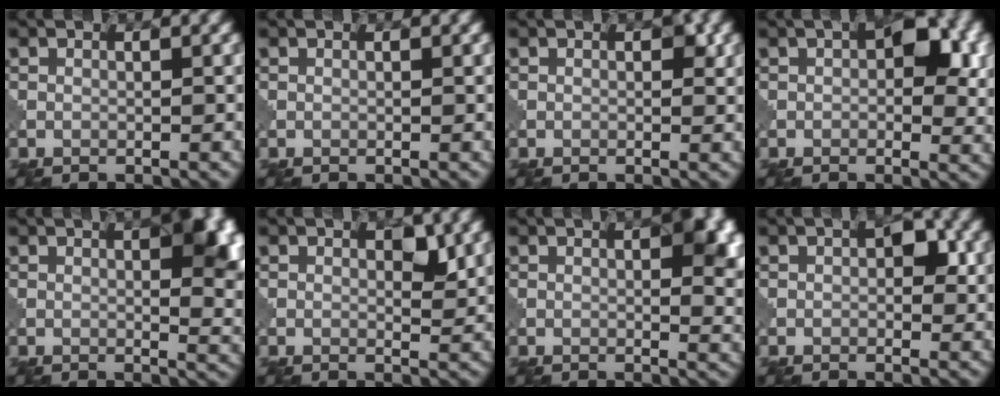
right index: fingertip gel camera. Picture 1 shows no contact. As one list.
[{"total": 0.0}, {"total": 1.5, "force": [0.3, 0.9, 1.2], "torque": [-0.013, -0.004, 0.004]}, {"total": 6.2, "force": [1.2, 3.5, 5.0], "torque": [-0.056, -0.003, 0.018]}, {"total": 8.3, "force": [1.9, 2.9, 7.5], "torque": [-0.068, -0.003, 0.028]}, {"total": 2.3, "force": [0.9, 1.1, 1.8], "torque": [-0.020, -0.006, 0.016]}, {"total": 6.5, "force": [1.5, 2.5, 5.8], "torque": [-0.057, -0.005, 0.023]}, {"total": 3.1, "force": [0.5, 1.7, 2.5], "torque": [-0.031, -0.002, 0.006]}]